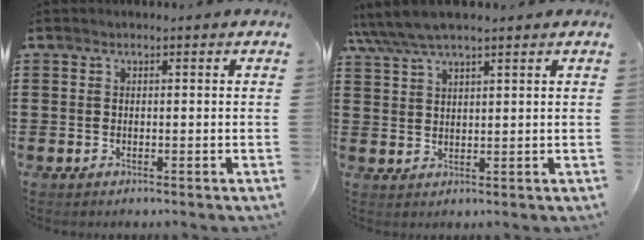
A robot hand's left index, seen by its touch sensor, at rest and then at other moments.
{"total": 4.4, "force": [3.6, 1.0, 2.3], "torque": [-0.055, -0.004, 0.065]}